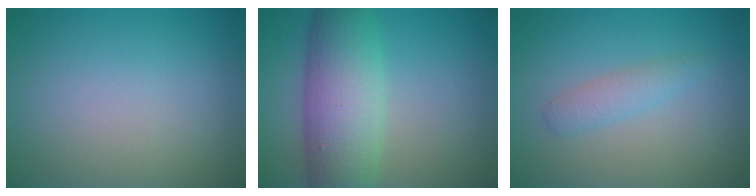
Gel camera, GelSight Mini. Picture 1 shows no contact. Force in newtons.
{"total": 8.4, "press": 8.4, "slide": 0.2}
{"total": 1.7, "press": 1.7, "slide": 0.0}